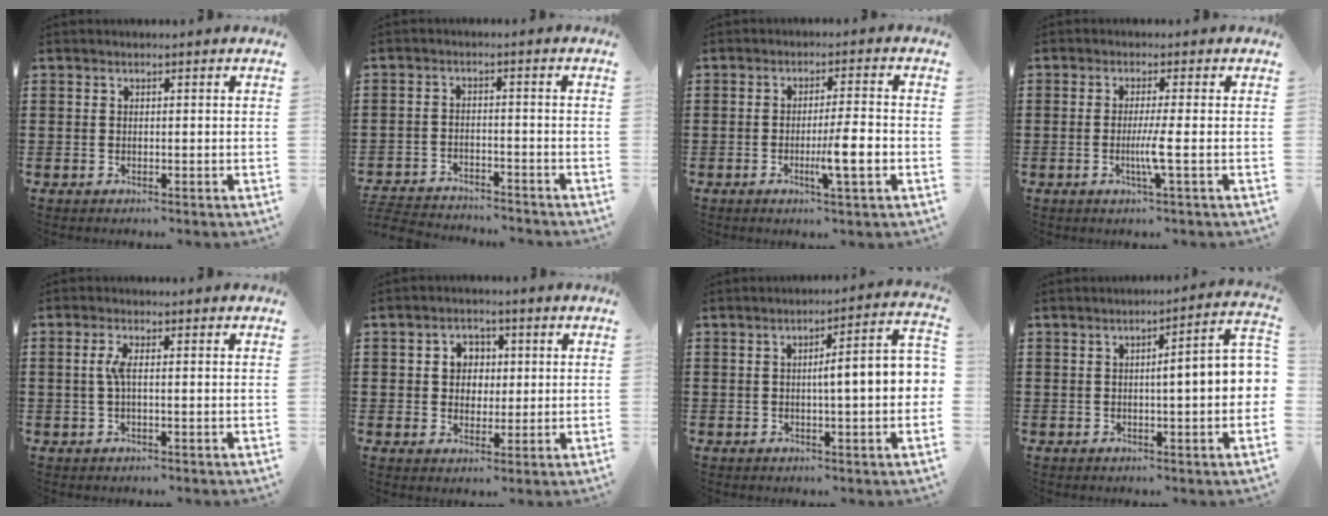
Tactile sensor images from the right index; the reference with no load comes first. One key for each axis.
{"total": 4.0, "fx": -4.0, "fy": 0.2, "fz": 0.2, "tx": -0.014, "ty": -0.004, "tz": -0.086}
{"total": 6.6, "fx": -1.9, "fy": 0.5, "fz": 6.2, "tx": -0.100, "ty": -0.007, "tz": -0.031}
{"total": 4.0, "fx": -0.9, "fy": -0.7, "fz": 3.9, "tx": -0.075, "ty": -0.016, "tz": -0.021}
{"total": 2.9, "fx": 0.0, "fy": 0.6, "fz": 2.8, "tx": -0.063, "ty": -0.002, "tz": -0.005}
{"total": 4.0, "fx": 0.6, "fy": 3.6, "fz": 1.7, "tx": -0.040, "ty": 0.011, "tz": 0.003}
{"total": 6.1, "fx": -0.3, "fy": 0.6, "fz": 6.1, "tx": -0.100, "ty": -0.009, "tz": -0.012}
{"total": 5.3, "fx": -0.4, "fy": 0.5, "fz": 5.3, "tx": -0.085, "ty": -0.008, "tz": -0.013}